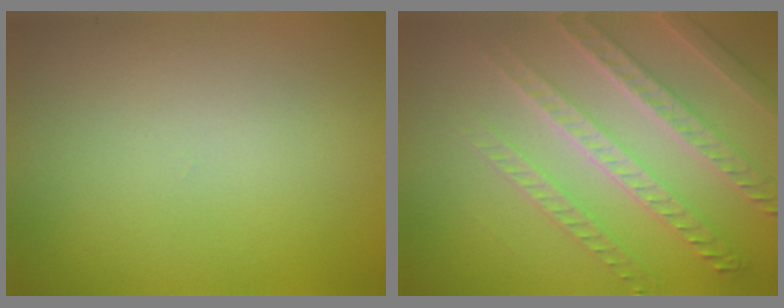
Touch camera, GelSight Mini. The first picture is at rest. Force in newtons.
{"total": 4.5, "press": 4.4, "slide": 0.9}